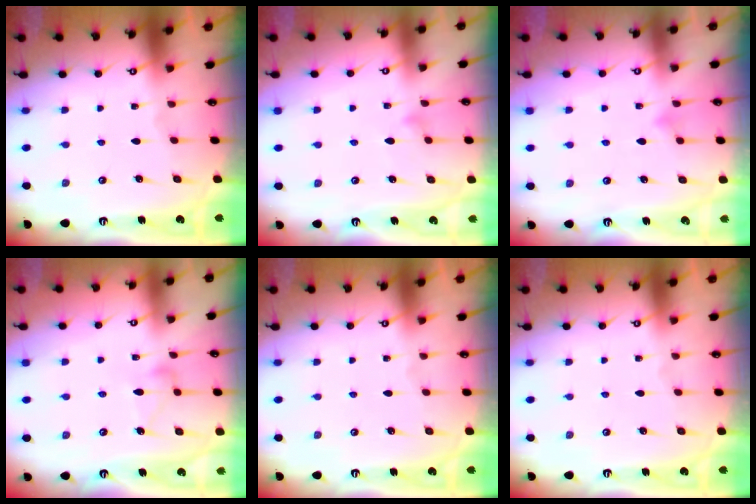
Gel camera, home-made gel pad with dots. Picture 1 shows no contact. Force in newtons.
{"total": 8.6, "press": 8.6, "slide": 0.6}
{"total": 6.0, "press": 5.9, "slide": 0.4}
{"total": 7.9, "press": 7.9, "slide": 0.2}
{"total": 0.0}
{"total": 0.0}